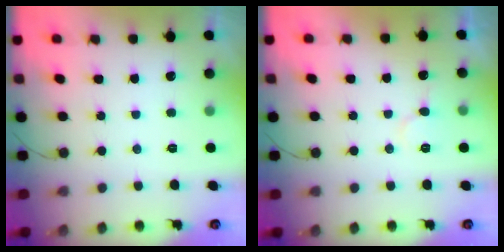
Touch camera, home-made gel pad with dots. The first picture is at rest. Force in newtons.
{"total": 6.8, "press": 6.7, "slide": 0.7}